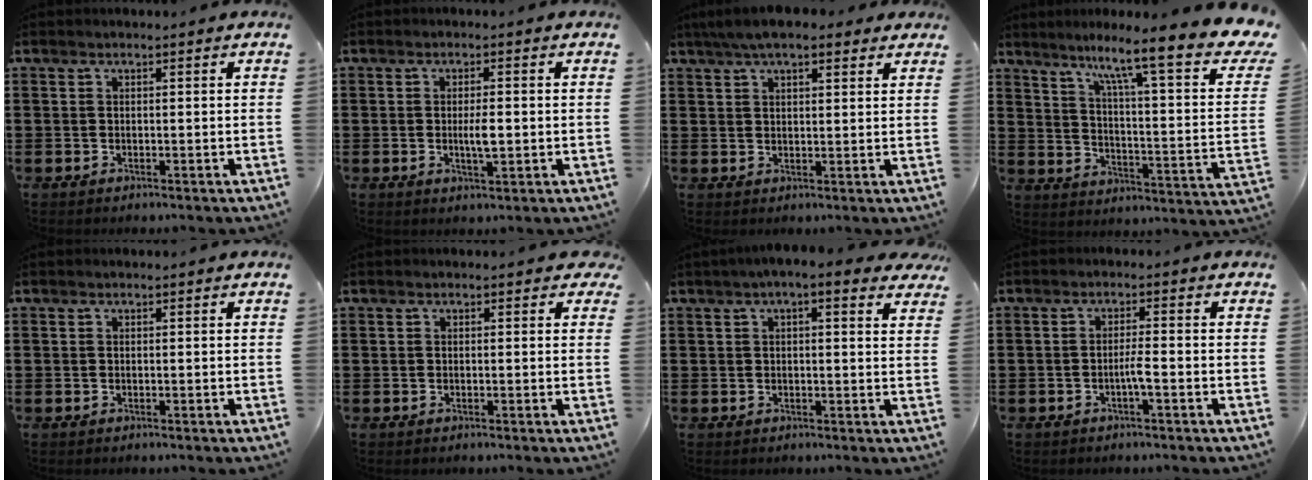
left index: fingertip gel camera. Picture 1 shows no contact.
{"total": 3.3, "force": [-0.2, 0.8, 3.1], "torque": [-0.057, -0.001, -0.005]}
{"total": 5.4, "force": [4.1, 1.7, 3.1], "torque": [-0.069, 0.005, 0.076]}
{"total": 10.8, "force": [8.3, 0.1, 6.9], "torque": [-0.134, -0.070, 0.124]}
{"total": 0.0}
{"total": 0.7, "force": [0.0, 0.5, 0.4], "torque": [-0.009, 0.006, -0.001]}
{"total": 3.3, "force": [2.1, 1.0, 2.3], "torque": [-0.044, 0.001, 0.033]}
{"total": 2.4, "force": [-1.1, 0.1, 2.2], "torque": [-0.041, 0.001, -0.021]}